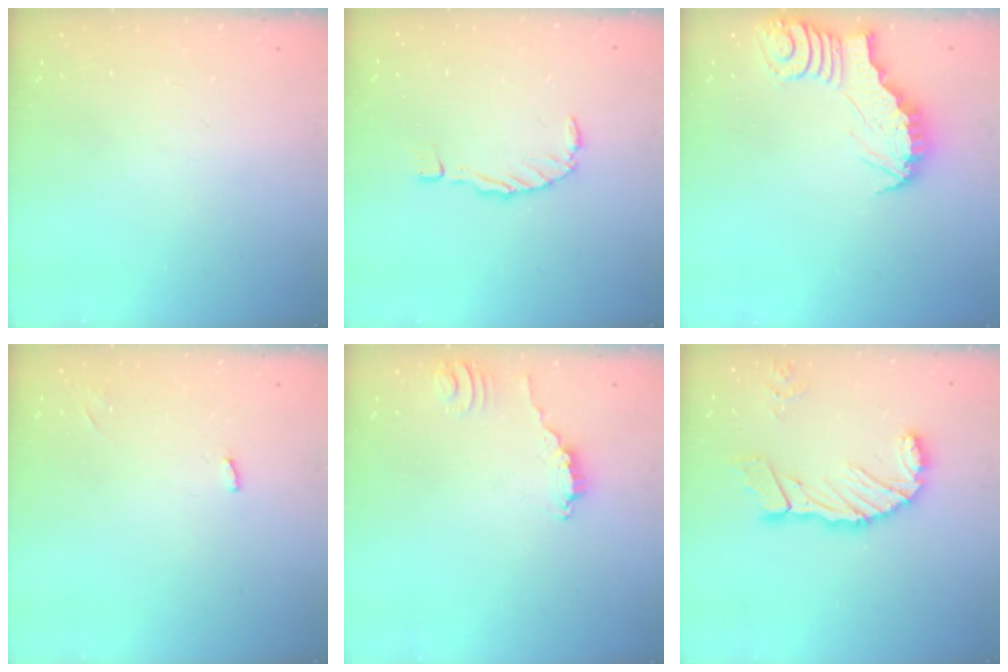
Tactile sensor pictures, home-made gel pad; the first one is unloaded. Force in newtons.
{"total": 0.0}
{"total": 3.1, "press": 3.0, "slide": 0.4}
{"total": 3.7, "press": 3.7, "slide": 0.3}
{"total": 2.6, "press": 2.6, "slide": 0.2}
{"total": 15.1, "press": 15.0, "slide": 1.6}